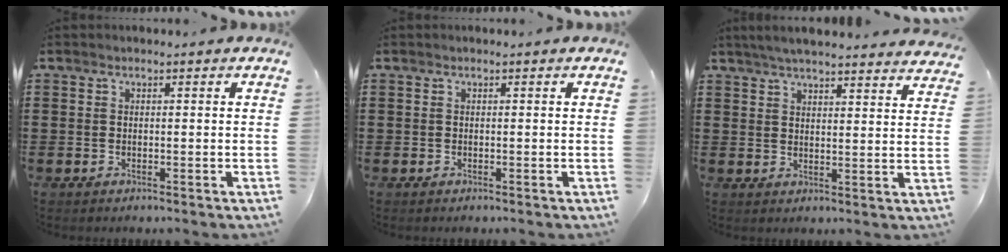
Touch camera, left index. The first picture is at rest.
{"total": 0.0}
{"total": 4.9, "force": [4.7, -0.3, 1.4], "torque": [-0.042, -0.018, 0.084]}